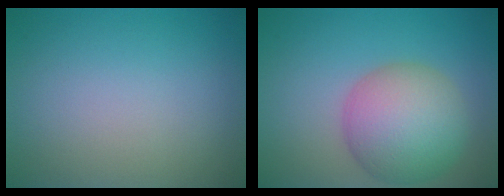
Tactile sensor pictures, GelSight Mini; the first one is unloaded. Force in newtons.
{"total": 7.6, "press": 7.6, "slide": 0.4}